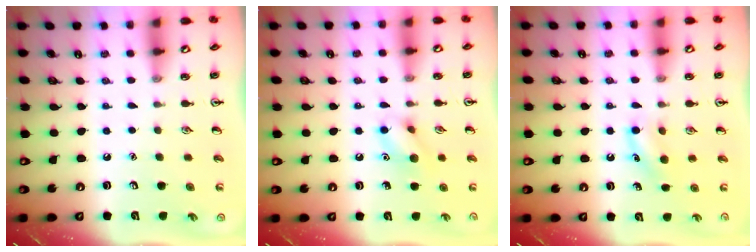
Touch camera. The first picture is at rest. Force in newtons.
{"total": 9.0, "press": 8.9, "slide": 0.6}
{"total": 6.8, "press": 6.6, "slide": 1.9}